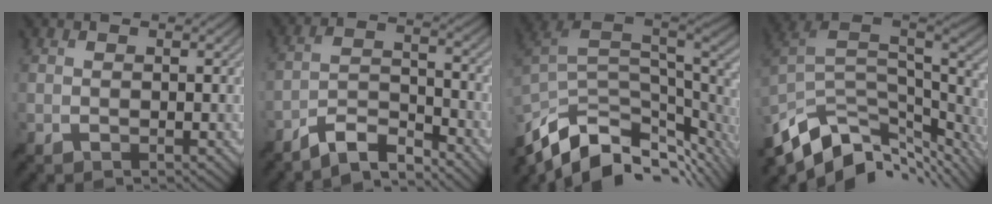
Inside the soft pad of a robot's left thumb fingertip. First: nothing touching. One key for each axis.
{"total": 6.4, "fx": -5.6, "fy": 1.3, "fz": 2.9, "tx": -0.057, "ty": 0.000, "tz": -0.114}
{"total": 12.9, "fx": -6.3, "fy": 6.0, "fz": 9.5, "tx": -0.228, "ty": -0.028, "tz": -0.094}
{"total": 13.1, "fx": -7.3, "fy": 6.6, "fz": 8.6, "tx": -0.210, "ty": -0.025, "tz": -0.116}